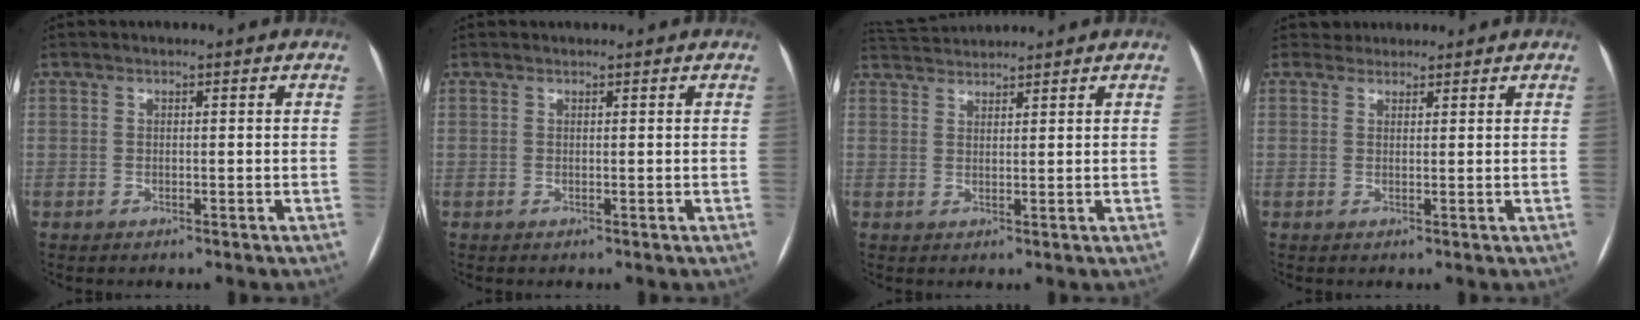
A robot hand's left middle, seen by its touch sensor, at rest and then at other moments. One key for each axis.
{"total": 0.0}
{"total": 4.4, "fx": 4.3, "fy": -0.3, "fz": 0.3, "tx": -0.010, "ty": 0.029, "tz": 0.083}
{"total": 1.7, "fx": 1.5, "fy": 0.6, "fz": -0.6, "tx": 0.006, "ty": 0.015, "tz": 0.026}